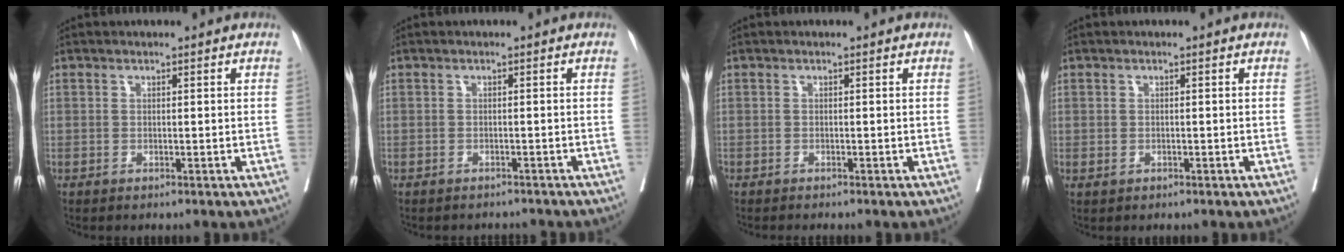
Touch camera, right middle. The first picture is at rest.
{"total": 3.8, "force": [-3.6, 1.1, 0.3], "torque": [0.003, -0.002, -0.044]}
{"total": 1.8, "force": [-1.6, -0.2, 0.8], "torque": [-0.010, -0.001, -0.023]}
{"total": 0.8, "force": [-0.2, 0.6, 0.4], "torque": [-0.007, 0.001, 0.001]}